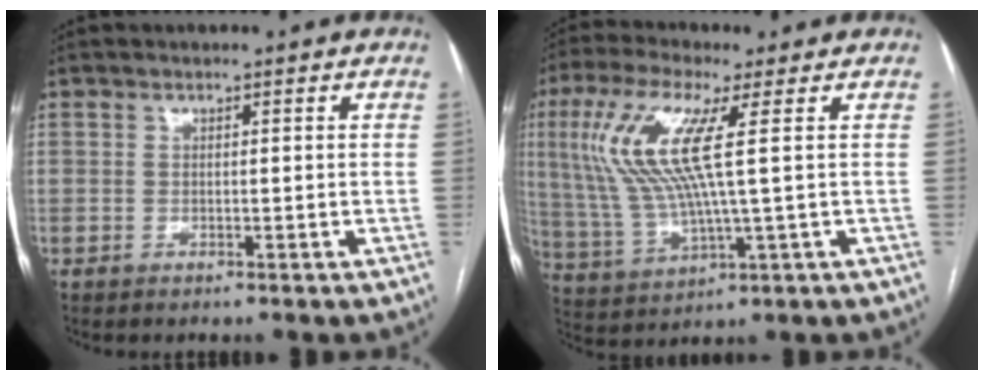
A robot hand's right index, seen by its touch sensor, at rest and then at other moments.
{"total": 12.5, "force": [3.0, 1.3, 12.0], "torque": [-0.285, 0.007, 0.059]}